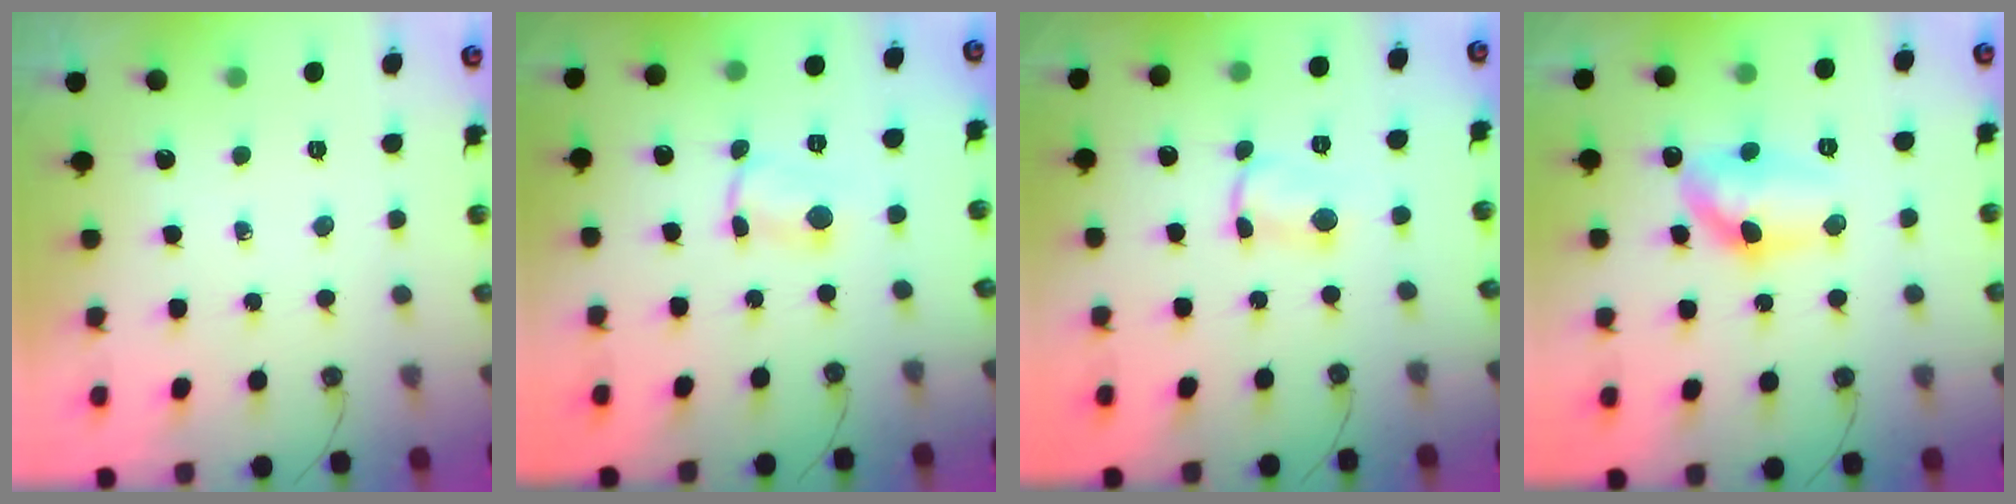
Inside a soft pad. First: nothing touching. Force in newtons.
{"total": 1.0, "press": 1.0, "slide": 0.2}
{"total": 1.4, "press": 1.4, "slide": 0.1}
{"total": 12.9, "press": 12.1, "slide": 4.4}